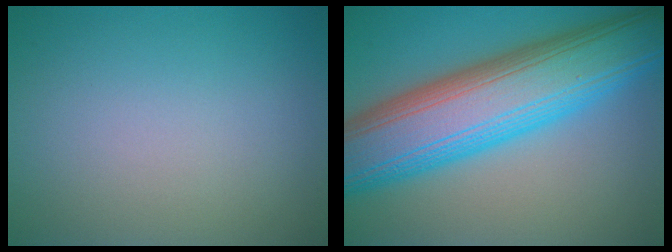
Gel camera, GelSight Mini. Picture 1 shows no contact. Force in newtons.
{"total": 13.4, "press": 13.4, "slide": 0.2}